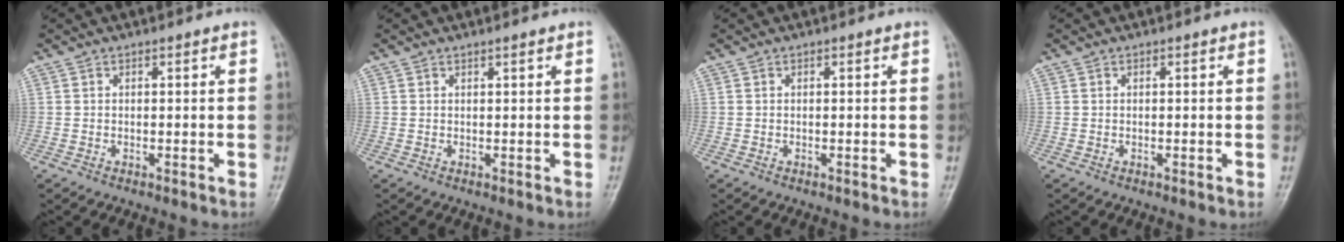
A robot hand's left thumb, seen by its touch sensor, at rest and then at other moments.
{"total": 0.7, "force": [0.6, 0.0, 0.4], "torque": [-0.010, -0.004, 0.011]}
{"total": 0.0}
{"total": 0.0}